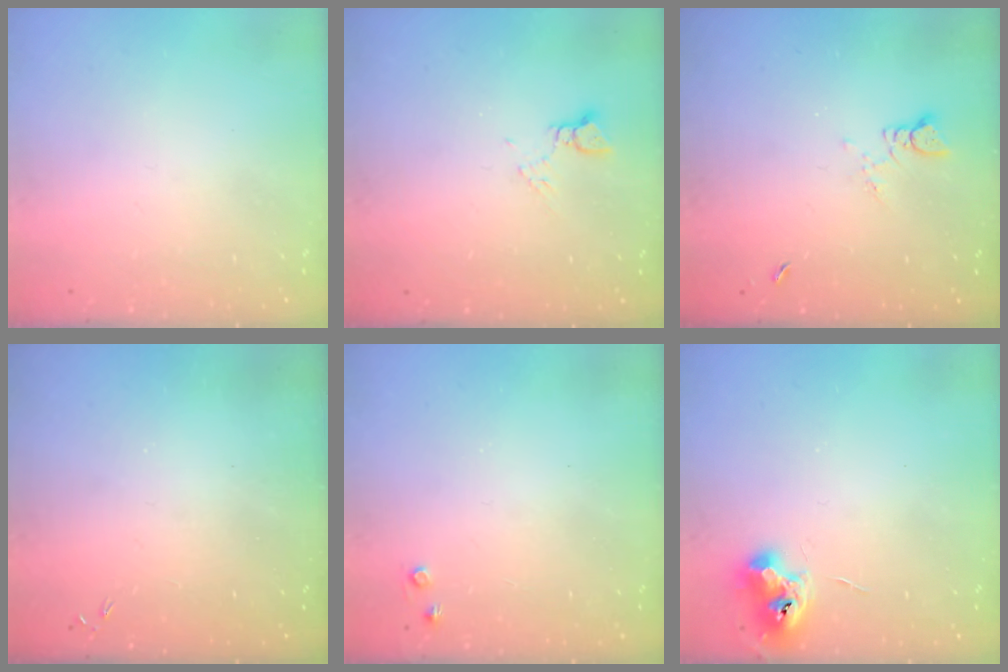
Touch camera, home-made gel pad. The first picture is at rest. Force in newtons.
{"total": 2.5, "press": 2.5, "slide": 0.3}
{"total": 1.0, "press": 1.0, "slide": 0.1}
{"total": 0.0}
{"total": 3.4, "press": 3.4, "slide": 0.5}
{"total": 9.1, "press": 9.1, "slide": 0.4}